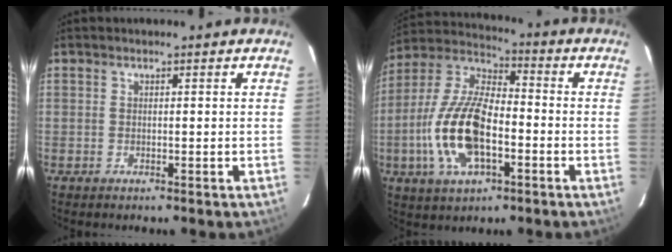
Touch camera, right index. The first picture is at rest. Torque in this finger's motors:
{"motor_torque": [2.14, 0.00, 1.05, 0.21]}